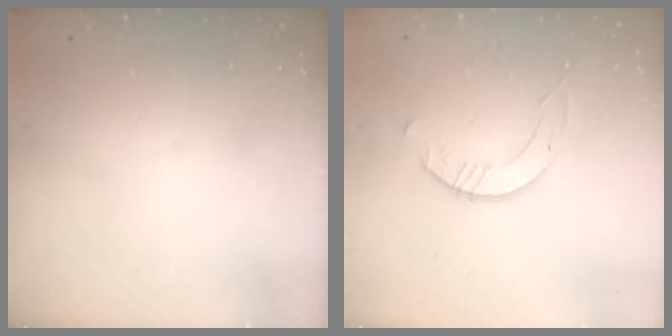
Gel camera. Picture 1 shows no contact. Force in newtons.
{"total": 2.4, "press": 2.4, "slide": 0.3}